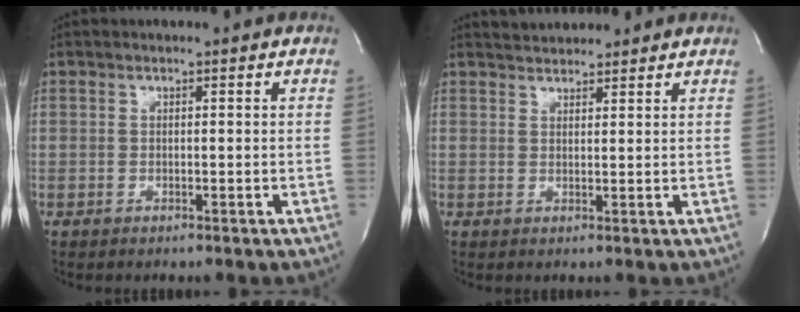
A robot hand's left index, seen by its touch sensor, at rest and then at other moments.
{"total": 3.4, "force": [3.3, 0.8, 0.3], "torque": [-0.008, 0.025, 0.053]}